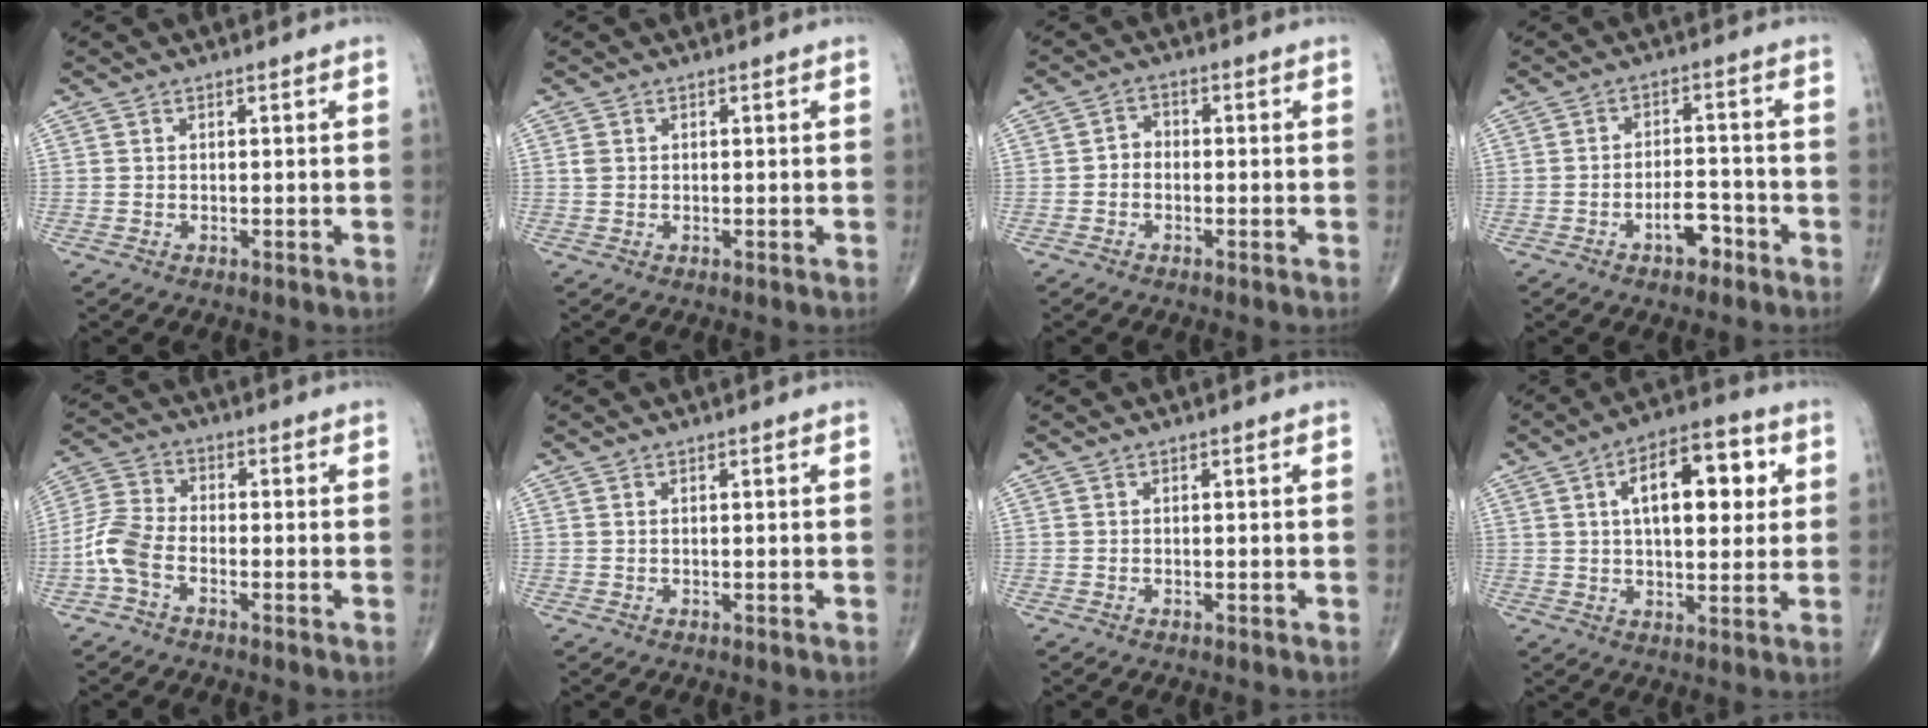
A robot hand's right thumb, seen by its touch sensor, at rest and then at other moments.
{"total": 1.1, "force": [0.1, 1.0, 0.6], "torque": [-0.012, 0.003, 0.004]}
{"total": 2.4, "force": [-0.8, 1.9, 1.2], "torque": [-0.009, 0.012, -0.024]}
{"total": 5.3, "force": [-3.0, 2.5, 3.6], "torque": [-0.046, 0.029, -0.048]}
{"total": 6.7, "force": [-2.9, 3.5, 4.9], "torque": [-0.115, 0.022, -0.069]}
{"total": 0.0}
{"total": 0.0}
{"total": 14.5, "force": [3.8, 7.0, 12.1], "torque": [-0.155, 0.009, 0.054]}